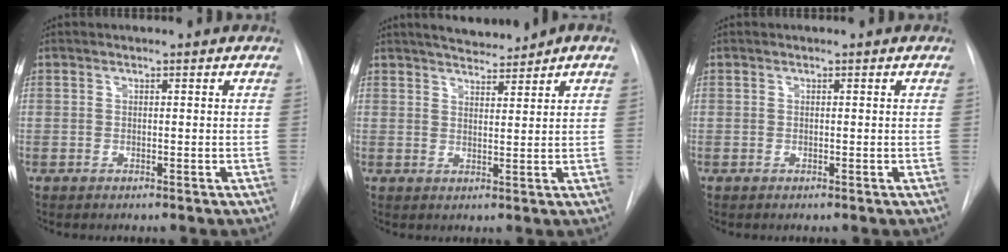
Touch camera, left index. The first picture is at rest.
{"total": 5.1, "force": [4.7, 0.4, 2.0], "torque": [-0.033, 0.005, 0.080]}
{"total": 0.0}